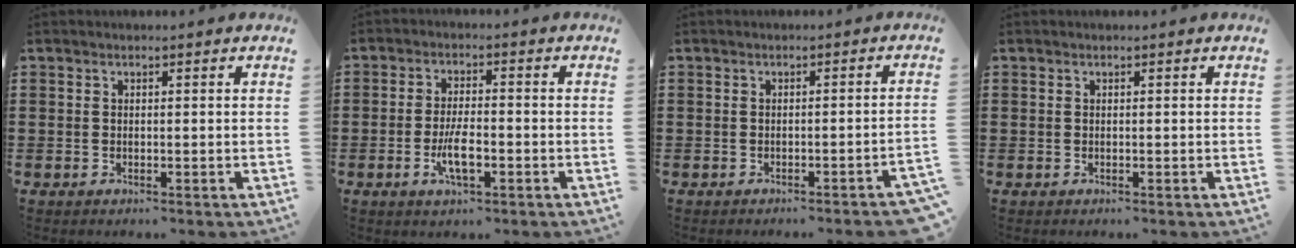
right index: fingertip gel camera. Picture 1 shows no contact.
{"total": 5.4, "force": [-1.8, 1.8, 4.8], "torque": [-0.099, -0.003, -0.036]}
{"total": 1.7, "force": [-1.3, -0.3, 1.0], "torque": [-0.017, -0.001, -0.026]}
{"total": 0.0}